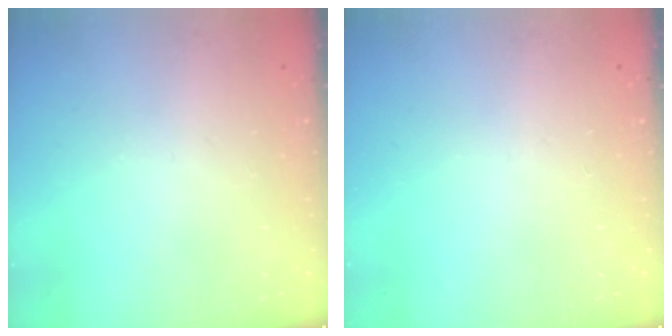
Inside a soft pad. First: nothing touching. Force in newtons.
{"total": 0.0}